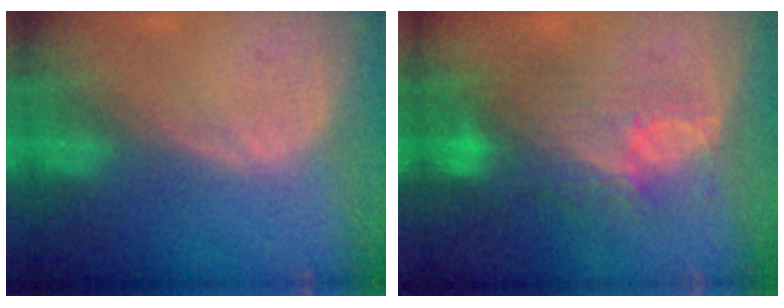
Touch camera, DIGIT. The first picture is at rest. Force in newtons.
{"total": 9.5, "press": 8.3, "slide": 4.6}